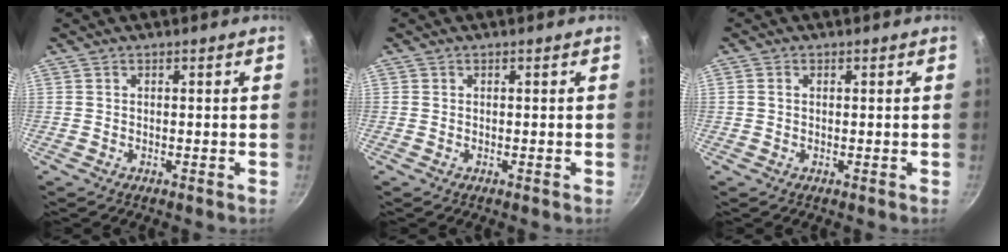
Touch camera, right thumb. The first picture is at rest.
{"total": 0.0}
{"total": 1.1, "force": [0.1, 0.8, 0.6], "torque": [-0.011, 0.004, 0.001]}